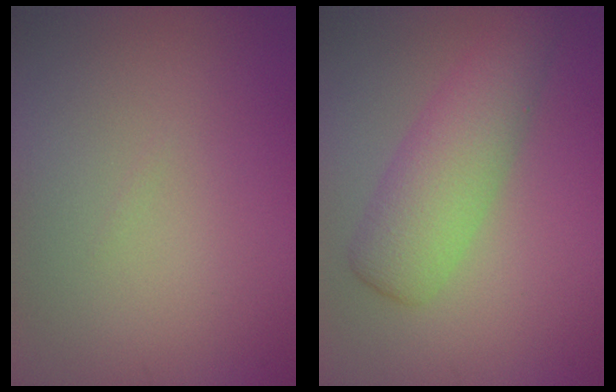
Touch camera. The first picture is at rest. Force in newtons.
{"total": 4.7, "press": 4.7, "slide": 0.1}